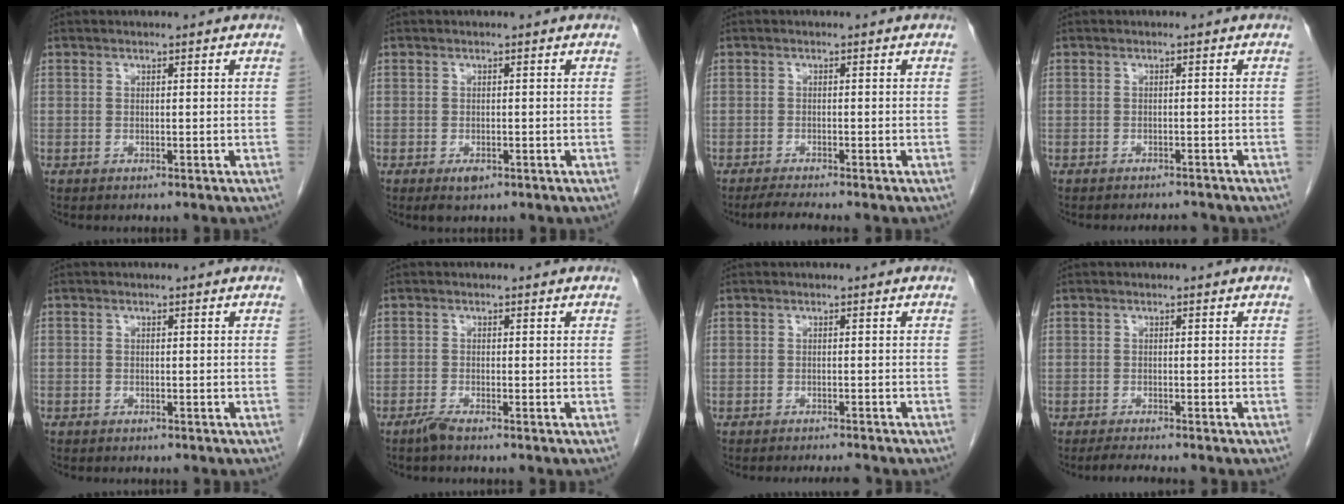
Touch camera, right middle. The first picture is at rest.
{"total": 1.7, "force": [-0.9, 0.8, 1.2], "torque": [-0.020, -0.001, -0.009]}
{"total": 2.9, "force": [-2.5, -0.5, 1.3], "torque": [-0.030, -0.011, -0.048]}
{"total": 3.1, "force": [-3.0, 0.6, 0.6], "torque": [-0.008, -0.006, -0.039]}
{"total": 0.9, "force": [-0.7, 0.5, 0.1], "torque": [-0.008, 0.003, -0.013]}
{"total": 1.5, "force": [-1.3, -0.1, 0.8], "torque": [-0.023, -0.004, -0.028]}
{"total": 3.8, "force": [-3.7, -0.1, 1.2], "torque": [-0.015, -0.008, -0.050]}
{"total": 3.0, "force": [-2.7, -0.2, 1.4], "torque": [-0.025, -0.009, -0.043]}